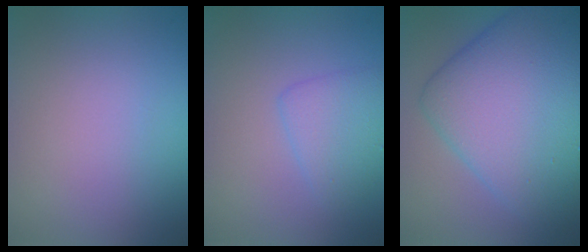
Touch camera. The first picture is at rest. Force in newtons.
{"total": 2.5, "press": 2.5, "slide": 0.1}
{"total": 11.2, "press": 11.2, "slide": 0.2}